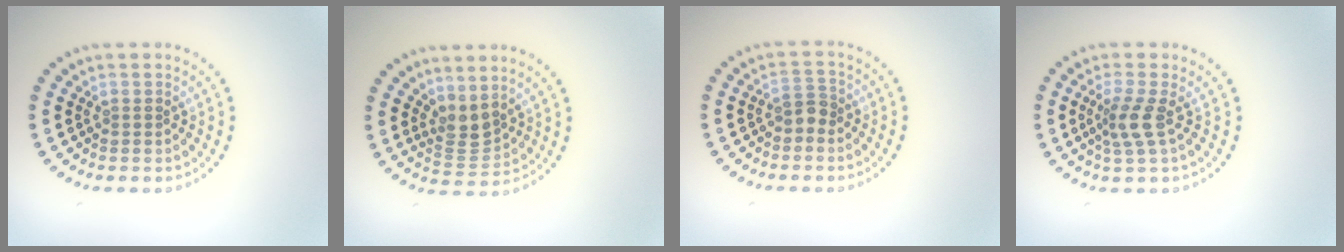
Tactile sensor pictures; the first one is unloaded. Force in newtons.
{"total": 2.3, "press": 1.9, "slide": 1.4}
{"total": 1.5, "press": 1.3, "slide": 0.7}
{"total": 2.3, "press": 1.8, "slide": 1.5}